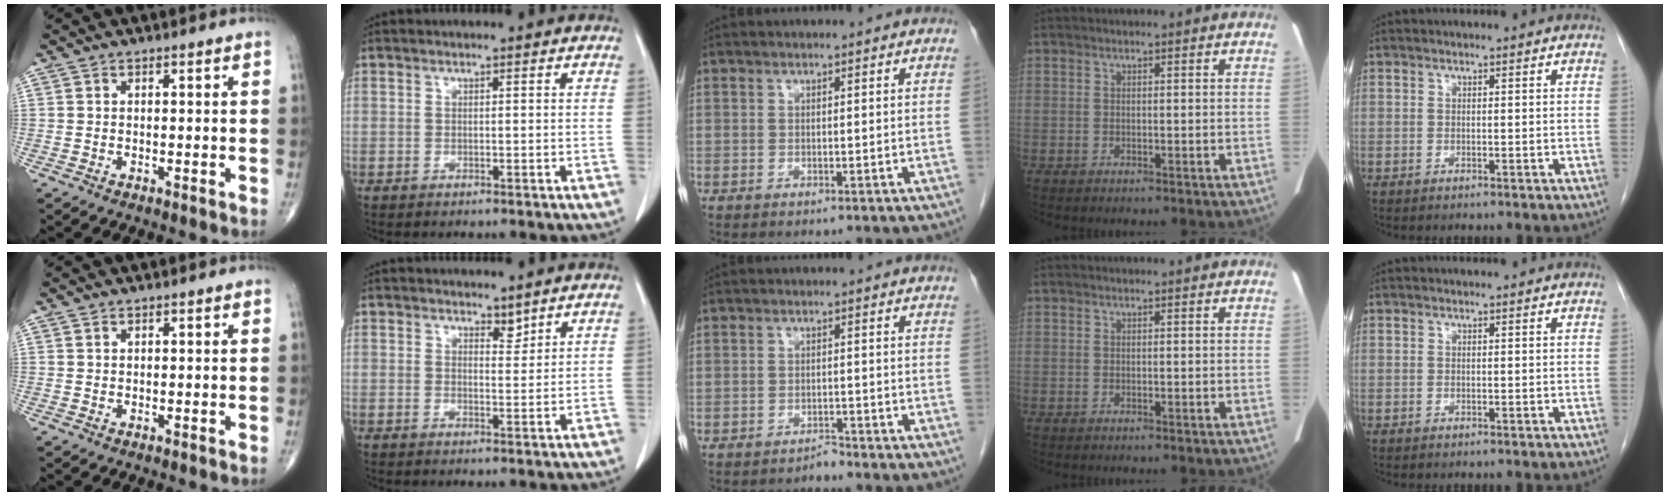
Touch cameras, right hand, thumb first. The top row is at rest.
{"index": {"total": 2.3, "force": [1.9, 1.0, 0.9], "torque": [-0.016, -0.004, 0.035]}, "middle": {"total": 1.2, "force": [-1.2, 0.1, -0.2], "torque": [0.009, -0.003, -0.019]}}